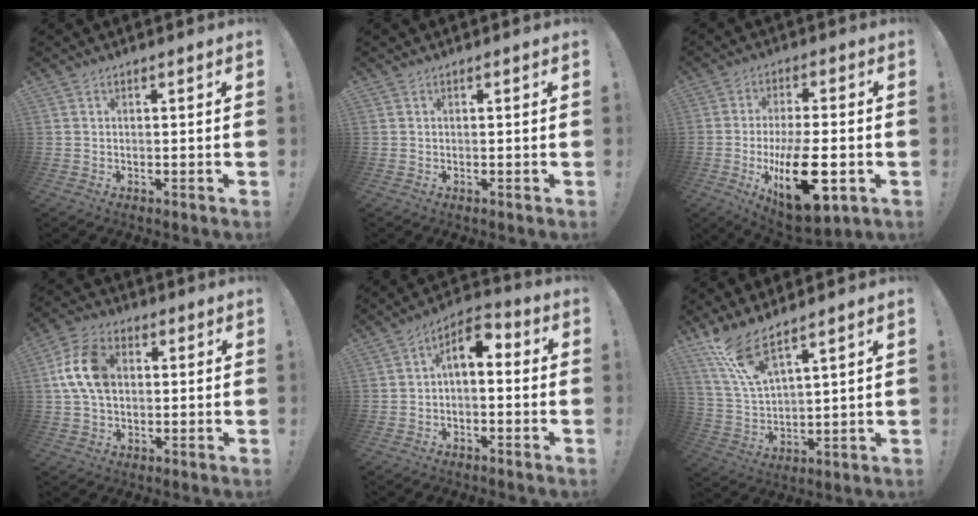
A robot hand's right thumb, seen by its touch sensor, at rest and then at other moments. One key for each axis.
{"total": 0.0}
{"total": 20.0, "fx": -5.1, "fy": 8.6, "fz": 17.4, "tx": -0.272, "ty": 0.004, "tz": -0.069}
{"total": 12.8, "fx": 1.9, "fy": 8.7, "fz": 9.3, "tx": -0.180, "ty": 0.011, "tz": 0.039}
{"total": 6.1, "fx": -0.1, "fy": 3.4, "fz": 5.1, "tx": -0.078, "ty": 0.007, "tz": -0.001}
{"total": 10.4, "fx": 8.2, "fy": 2.2, "fz": 6.0, "tx": -0.137, "ty": -0.038, "tz": 0.152}